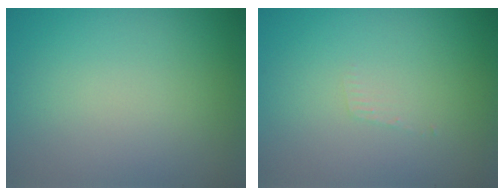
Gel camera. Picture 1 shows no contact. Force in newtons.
{"total": 0.7, "press": 0.7, "slide": 0.1}